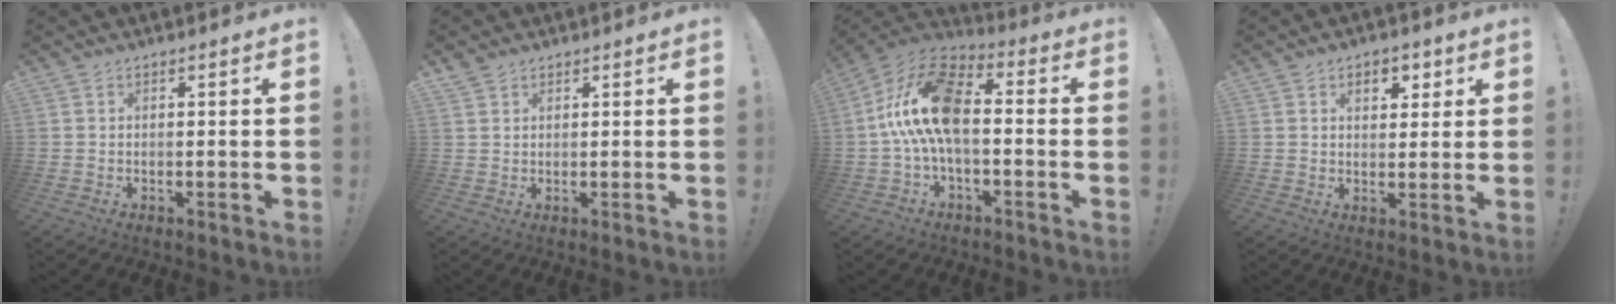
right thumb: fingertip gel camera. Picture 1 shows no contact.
{"total": 1.9, "force": [1.6, 1.0, 0.4], "torque": [-0.003, -0.010, 0.030]}
{"total": 17.1, "force": [-0.1, 8.6, 14.9], "torque": [-0.285, 0.018, 0.002]}
{"total": 5.9, "force": [2.6, 4.0, 3.5], "torque": [-0.038, -0.005, 0.043]}